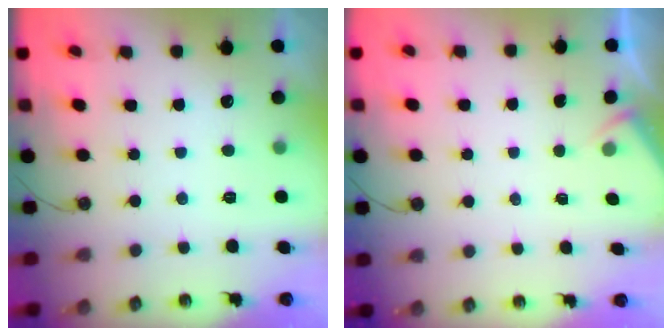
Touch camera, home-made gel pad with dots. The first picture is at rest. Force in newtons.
{"total": 2.1, "press": 2.1, "slide": 0.4}